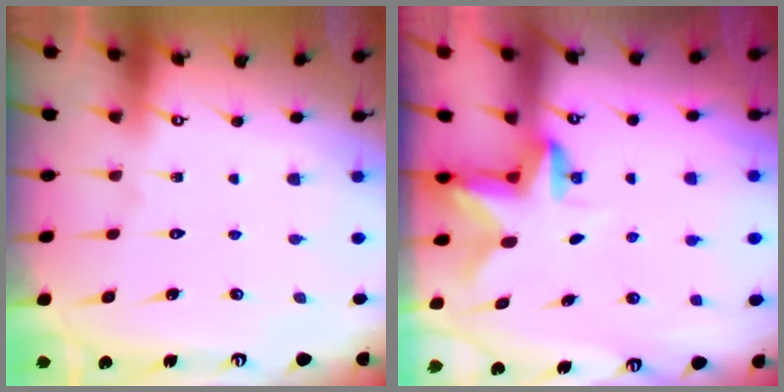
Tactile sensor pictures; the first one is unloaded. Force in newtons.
{"total": 2.7, "press": 2.6, "slide": 0.5}